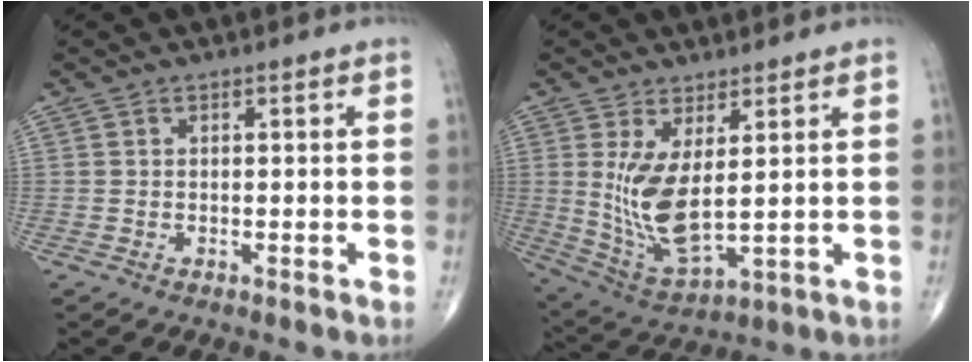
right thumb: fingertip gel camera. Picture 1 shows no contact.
{"total": 10.7, "force": [1.9, 4.2, 9.7], "torque": [-0.195, -0.031, 0.054]}